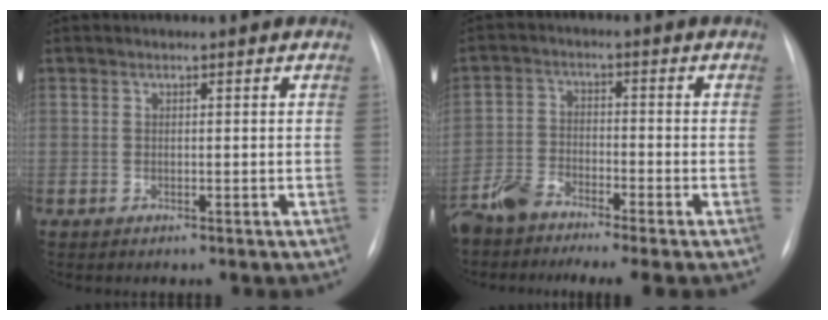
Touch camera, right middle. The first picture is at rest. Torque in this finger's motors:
{"motor_torque": [0.01, -0.26, 0.17, 0.03]}